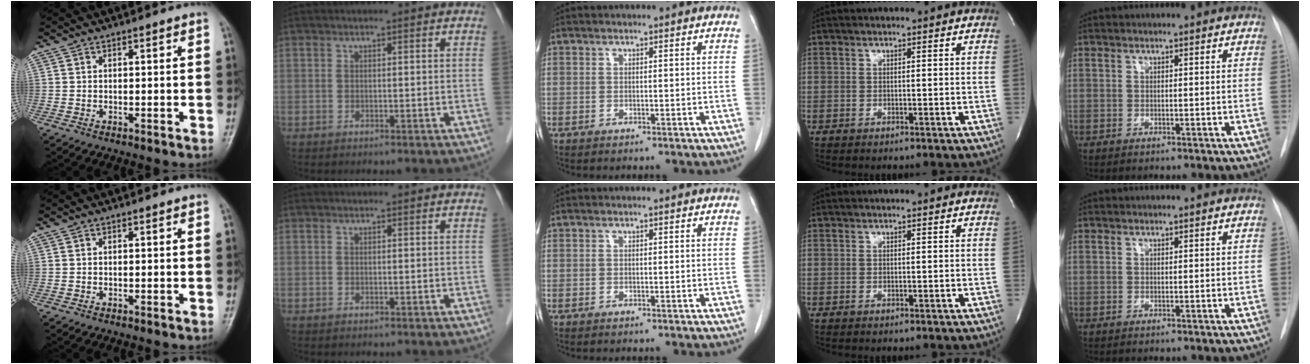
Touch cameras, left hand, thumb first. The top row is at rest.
{}